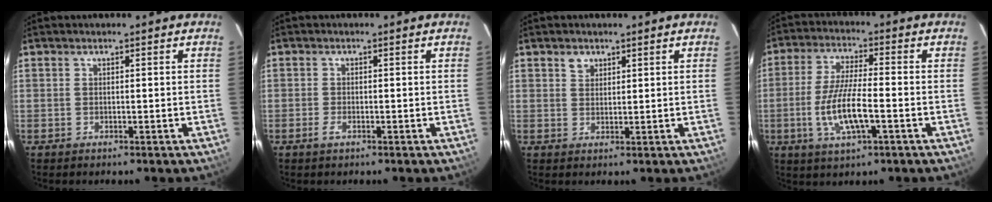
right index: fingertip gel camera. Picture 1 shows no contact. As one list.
[{"total": 1.5, "force": [-0.9, 0.6, 1.1], "torque": [-0.025, 0.000, -0.016]}, {"total": 2.1, "force": [1.3, 1.5, 0.6], "torque": [-0.006, 0.006, 0.022]}, {"total": 10.3, "force": [-3.0, 2.5, 9.5], "torque": [-0.191, -0.009, -0.057]}]